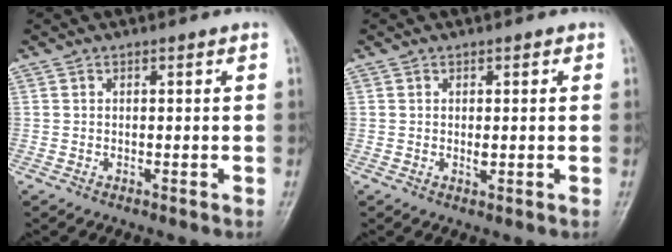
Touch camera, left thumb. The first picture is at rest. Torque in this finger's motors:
{"motor_torque": [-0.04, 0.05, -0.11, -0.09, 0.00]}